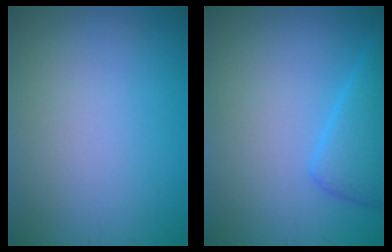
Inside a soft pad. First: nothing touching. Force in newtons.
{"total": 3.5, "press": 3.5, "slide": 0.2}